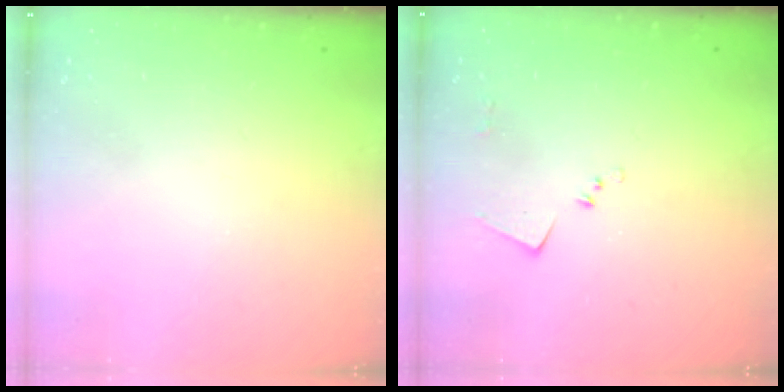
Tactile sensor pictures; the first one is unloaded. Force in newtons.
{"total": 7.2, "press": 7.1, "slide": 0.9}